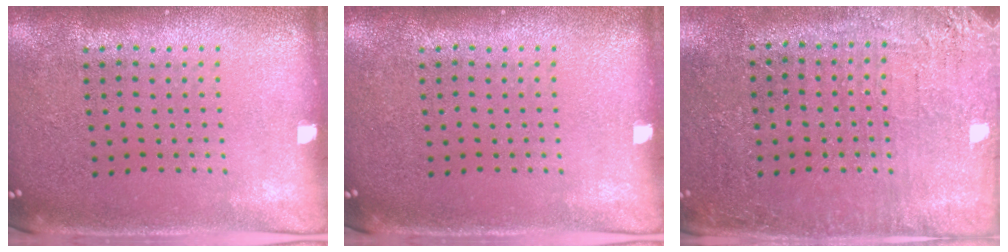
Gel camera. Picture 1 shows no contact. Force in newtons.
{"total": 0.0}
{"total": 2.8, "press": 2.8, "slide": 0.4}